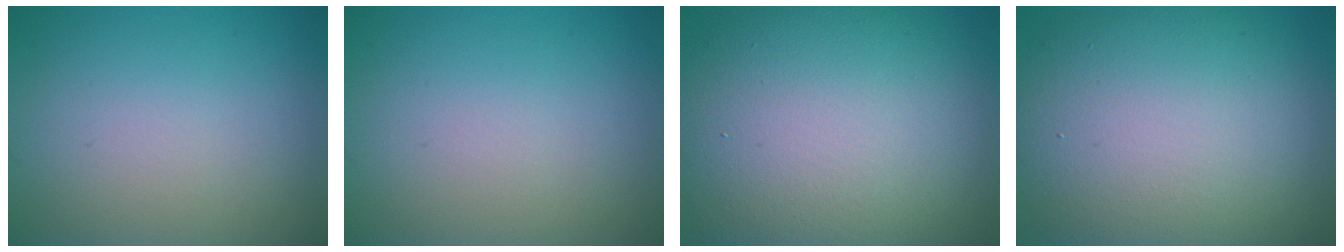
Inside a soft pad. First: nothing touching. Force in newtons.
{"total": 0.0}
{"total": 15.5, "press": 15.4, "slide": 1.2}
{"total": 13.7, "press": 13.7, "slide": 1.0}